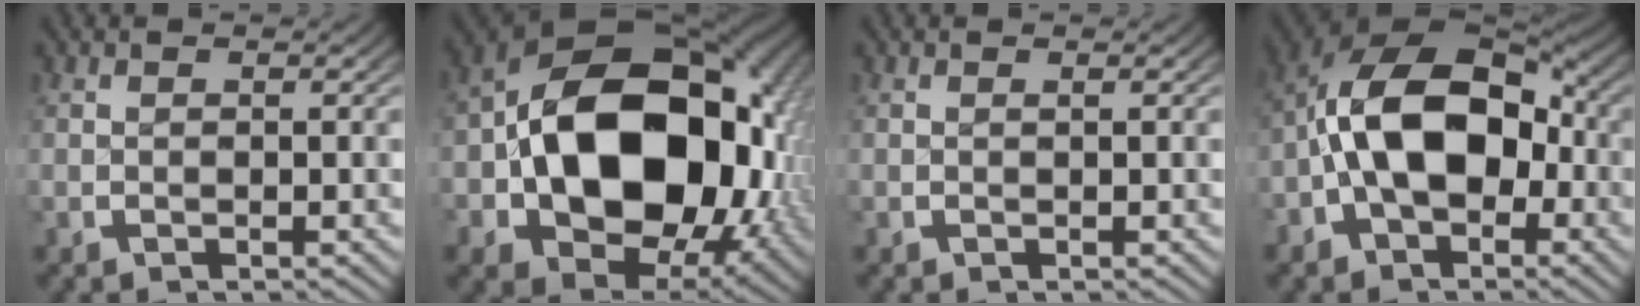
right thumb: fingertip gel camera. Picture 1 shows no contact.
{"total": 24.4, "force": [-1.2, 16.3, 18.1], "torque": [-0.340, -0.075, 0.001]}
{"total": 0.0}
{"total": 13.0, "force": [-1.1, 8.5, 9.8], "torque": [-0.193, -0.027, -0.013]}